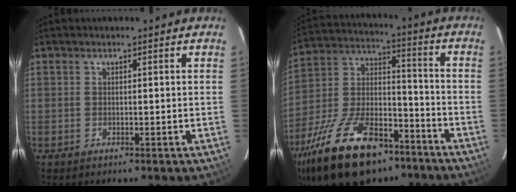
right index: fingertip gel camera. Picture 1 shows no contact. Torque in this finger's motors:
{"motor_torque": [1.34, -0.80, 1.05, 0.21]}